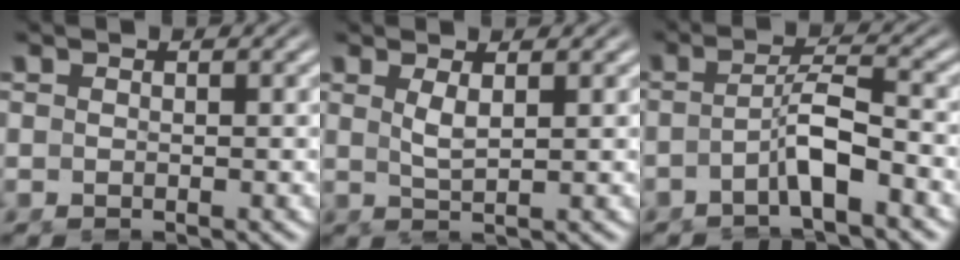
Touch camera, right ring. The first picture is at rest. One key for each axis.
{"total": 1.7, "fx": 0.7, "fy": -0.5, "fz": 1.5, "tx": -0.029, "ty": -0.011, "tz": 0.024}
{"total": 3.2, "fx": -1.9, "fy": 0.2, "fz": 2.6, "tx": -0.046, "ty": -0.010, "tz": -0.027}